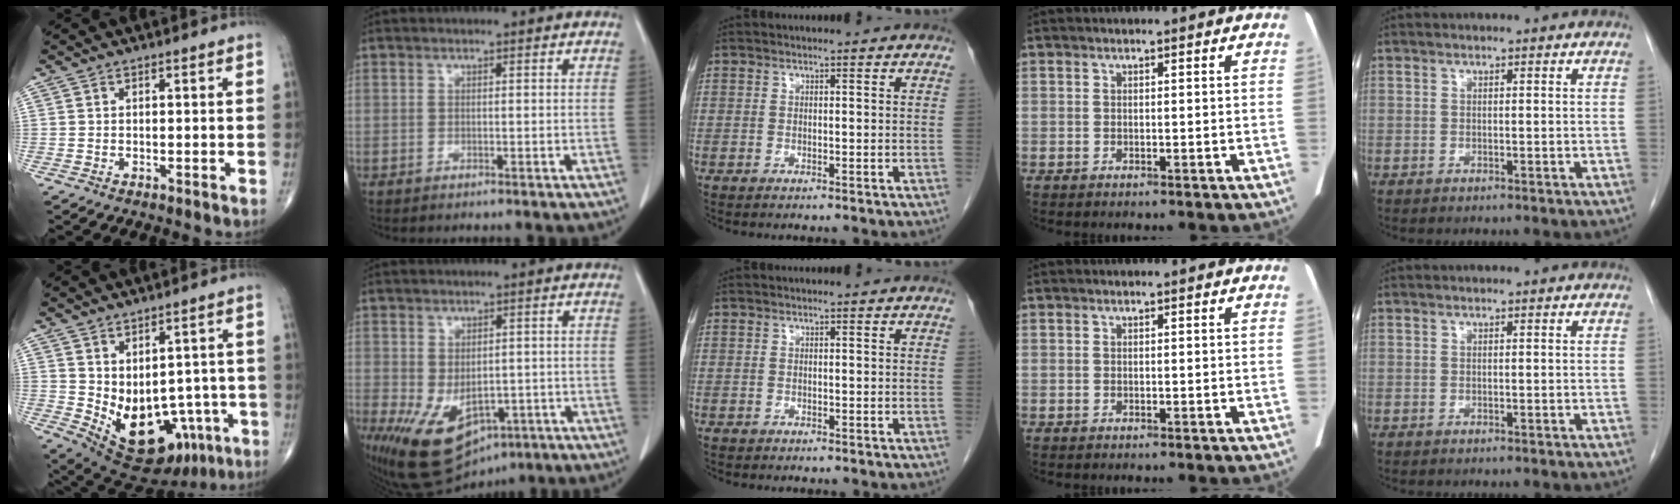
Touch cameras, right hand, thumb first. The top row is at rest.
{"thumb": {"total": 17.2, "force": [-4.6, 11.2, 12.1], "torque": [-0.159, 0.004, -0.034]}, "index": {"total": 12.9, "force": [-5.9, 8.0, 8.2], "torque": [-0.151, -0.016, -0.073]}}